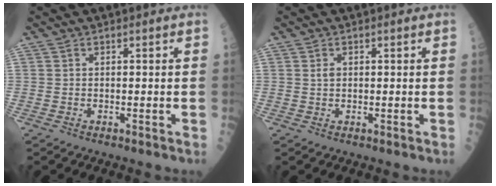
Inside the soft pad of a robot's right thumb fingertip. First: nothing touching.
{"total": 1.3, "force": [0.4, 0.9, 0.8], "torque": [-0.010, -0.001, 0.009]}